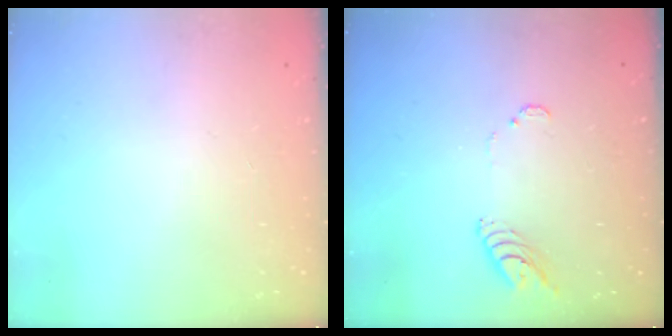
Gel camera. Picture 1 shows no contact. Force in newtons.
{"total": 6.9, "press": 6.8, "slide": 0.7}